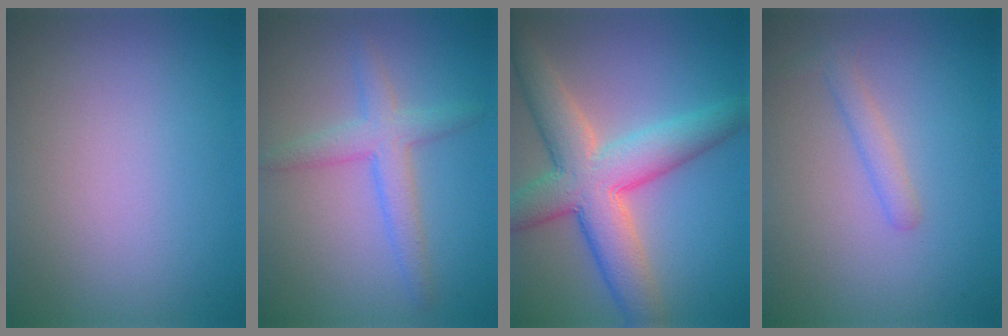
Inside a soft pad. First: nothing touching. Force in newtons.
{"total": 3.2, "press": 3.2, "slide": 0.2}
{"total": 8.7, "press": 8.6, "slide": 0.4}
{"total": 1.6, "press": 1.6, "slide": 0.0}